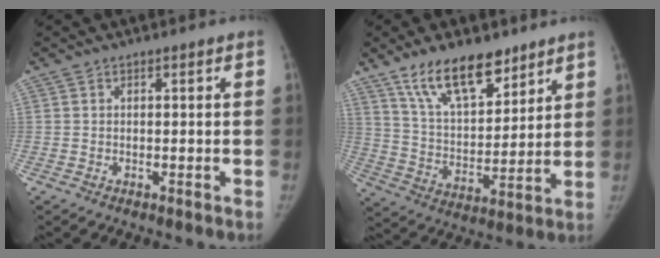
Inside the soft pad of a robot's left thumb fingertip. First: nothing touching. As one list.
[{"total": 15.5, "force": [10.7, 6.7, 8.9], "torque": [-0.118, -0.062, 0.197]}]